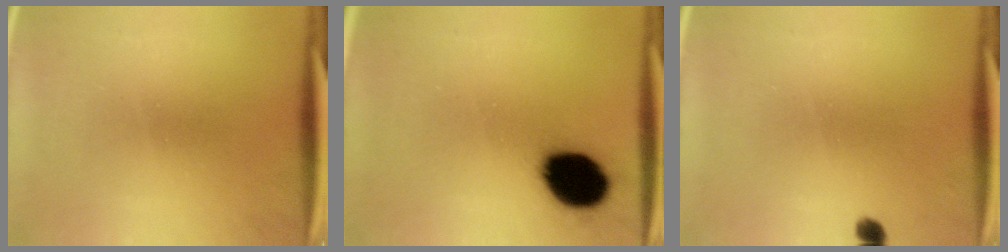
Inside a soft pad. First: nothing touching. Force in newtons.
{"total": 14.5}
{"total": 1.4}